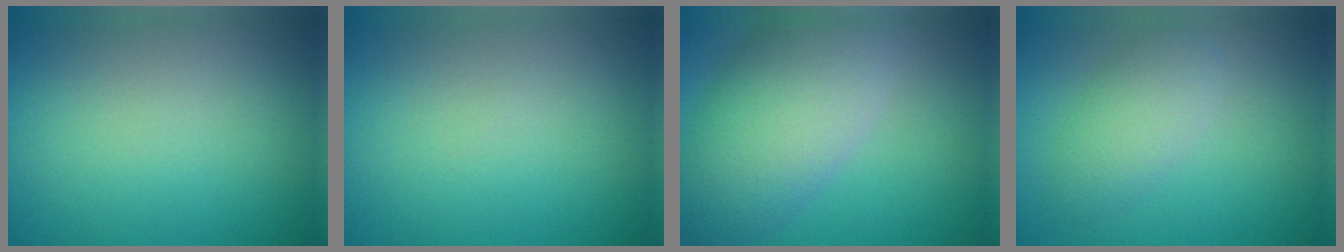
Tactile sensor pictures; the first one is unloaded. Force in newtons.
{"total": 0.0}
{"total": 8.7, "press": 8.7, "slide": 0.4}
{"total": 3.1, "press": 3.1, "slide": 0.1}